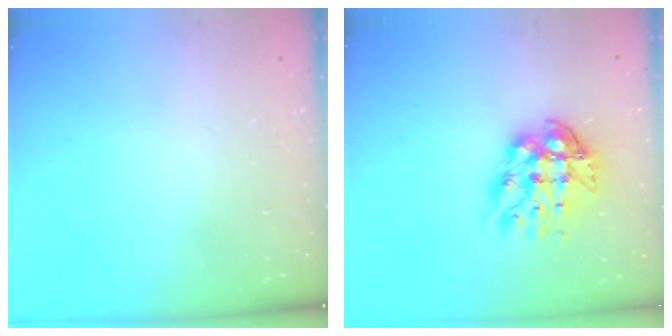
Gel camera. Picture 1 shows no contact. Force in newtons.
{"total": 11.2, "press": 11.1, "slide": 1.0}